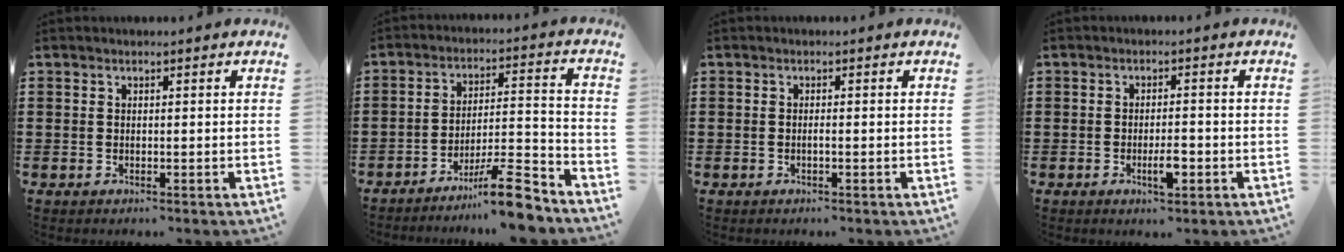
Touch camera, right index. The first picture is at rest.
{"total": 10.3, "force": [-8.2, 0.9, 6.1], "torque": [-0.087, 0.024, -0.151]}
{"total": 0.7, "force": [-0.3, 0.0, 0.6], "torque": [-0.012, -0.003, -0.006]}
{"total": 3.7, "force": [-1.4, 1.0, 3.3], "torque": [-0.061, -0.001, -0.025]}